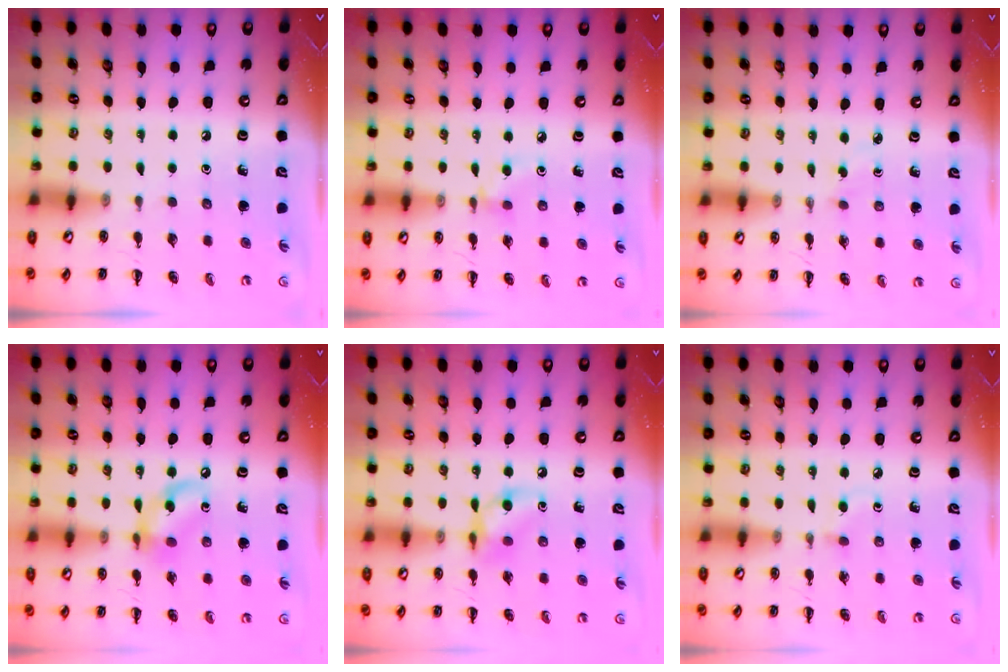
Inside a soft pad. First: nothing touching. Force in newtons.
{"total": 3.7, "press": 3.5, "slide": 1.3}
{"total": 1.3, "press": 1.2, "slide": 0.6}
{"total": 10.7, "press": 10.5, "slide": 2.0}
{"total": 8.7, "press": 8.7, "slide": 0.6}
{"total": 3.9, "press": 3.6, "slide": 1.5}